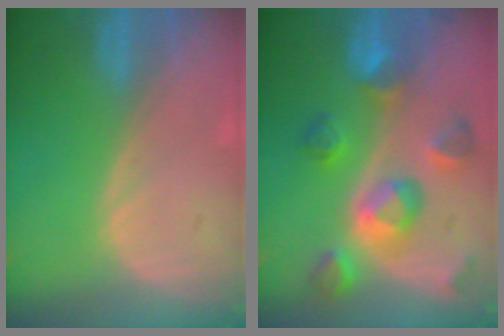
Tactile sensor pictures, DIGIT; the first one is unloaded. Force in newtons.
{"total": 9.5, "press": 8.7, "slide": 4.0}